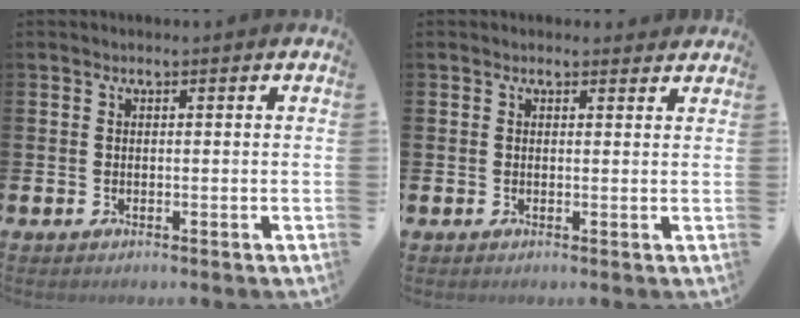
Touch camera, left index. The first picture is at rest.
{"total": 1.4, "force": [1.3, 0.5, 0.0], "torque": [0.006, -0.002, 0.023]}